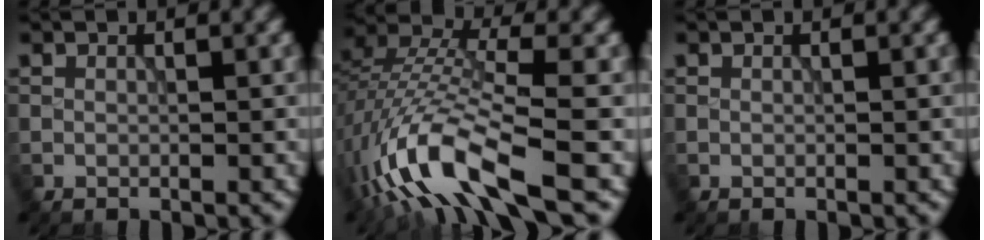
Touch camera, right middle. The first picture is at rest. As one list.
[{"total": 11.7, "force": [-5.8, 3.6, 9.5], "torque": [-0.195, 0.001, -0.113]}, {"total": 0.0}]